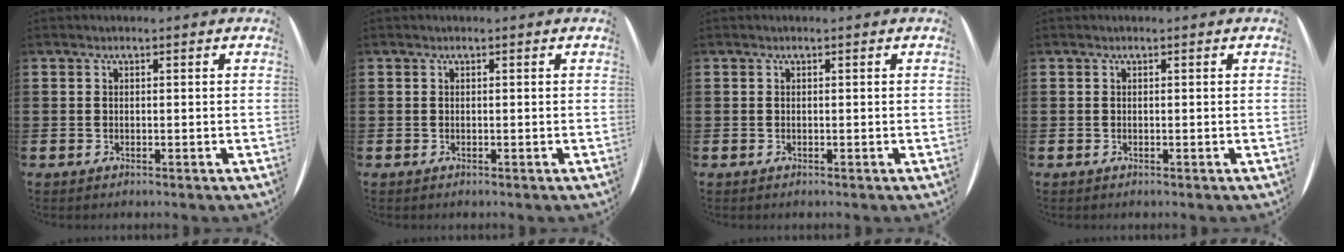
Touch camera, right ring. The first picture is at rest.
{"total": 0.0}
{"total": 0.0}
{"total": 0.0}